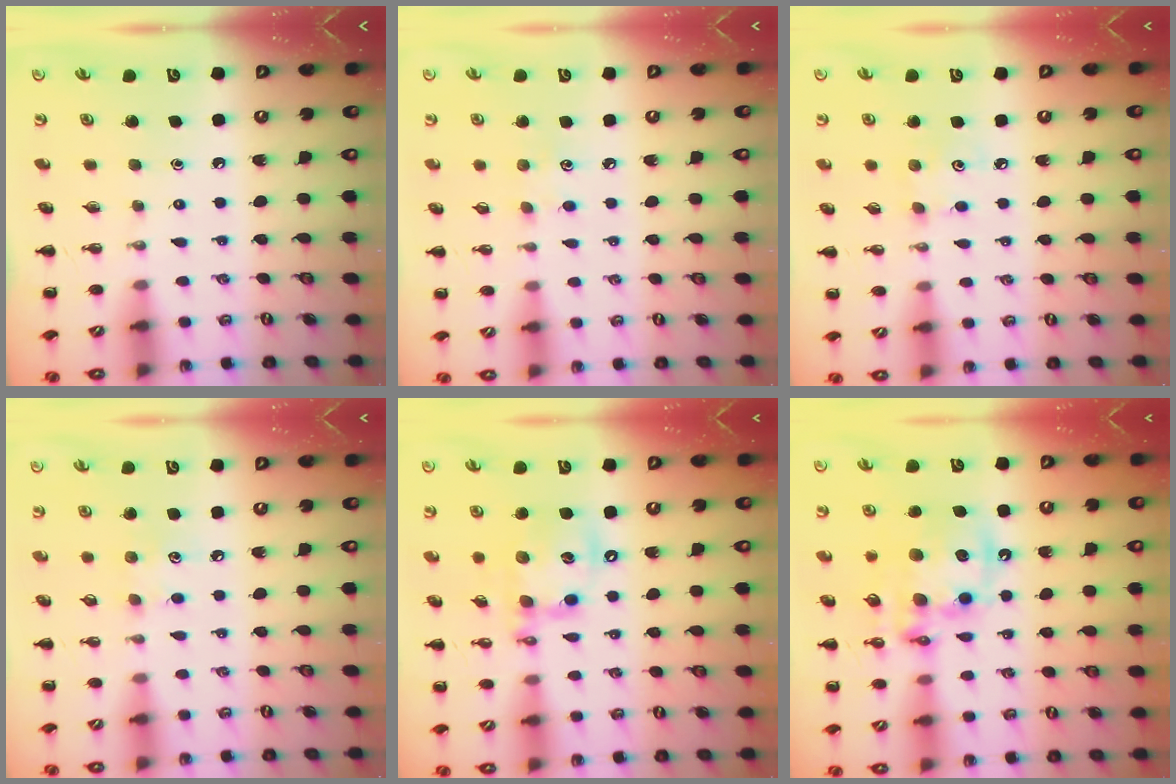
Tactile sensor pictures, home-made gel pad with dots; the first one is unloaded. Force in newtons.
{"total": 5.2, "press": 5.1, "slide": 1.1}
{"total": 4.4, "press": 4.2, "slide": 1.1}
{"total": 5.5, "press": 5.3, "slide": 1.3}
{"total": 14.6, "press": 14.3, "slide": 2.9}
{"total": 14.6, "press": 14.1, "slide": 3.6}